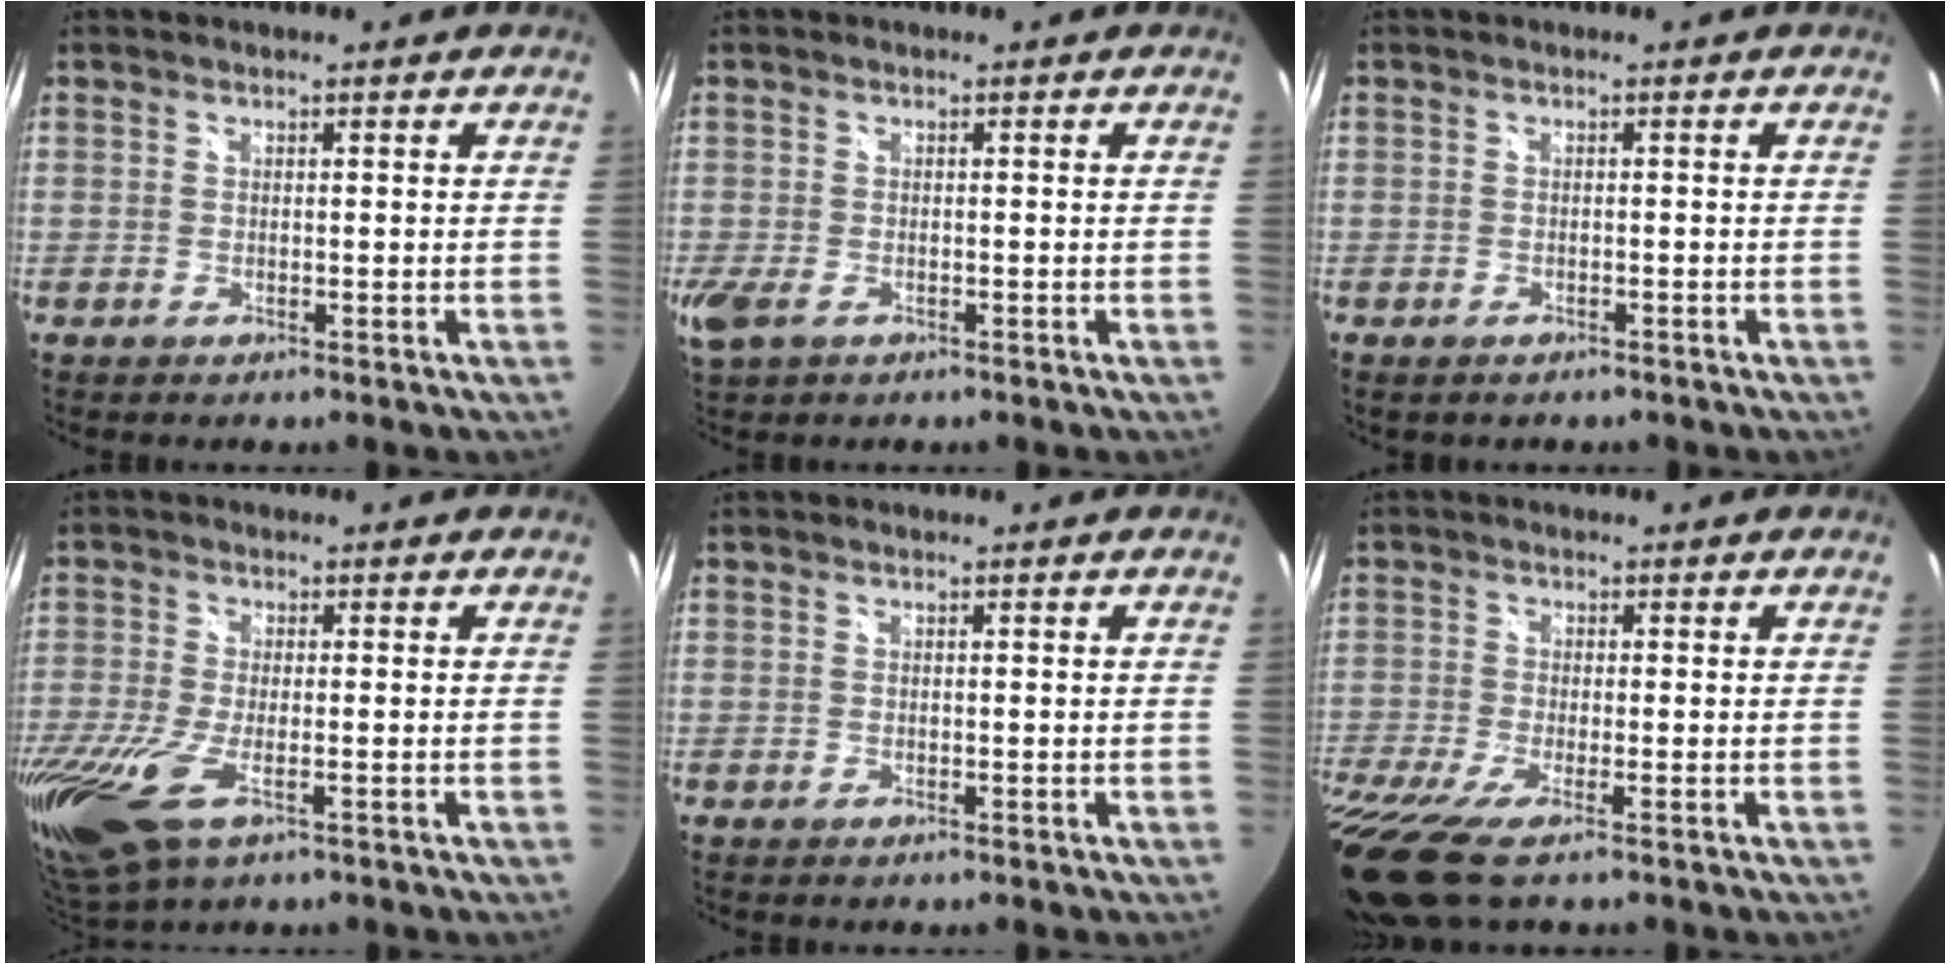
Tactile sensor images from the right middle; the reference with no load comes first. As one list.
[{"total": 5.2, "force": [-2.3, 3.1, 3.5], "torque": [-0.079, -0.017, -0.040]}, {"total": 1.5, "force": [-1.0, 1.0, 0.4], "torque": [-0.011, -0.006, -0.014]}, {"total": 16.9, "force": [-7.5, 7.7, 13.0], "torque": [-0.312, -0.066, -0.128]}, {"total": 0.0}, {"total": 9.8, "force": [-6.4, 1.3, 7.4], "torque": [-0.174, -0.054, -0.120]}]